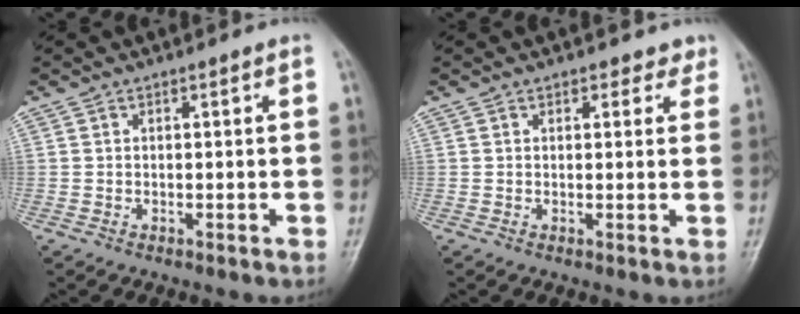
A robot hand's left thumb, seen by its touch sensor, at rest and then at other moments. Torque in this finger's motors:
{"motor_torque": [-0.11, 0.11, -0.10, 0.32, 0.06]}